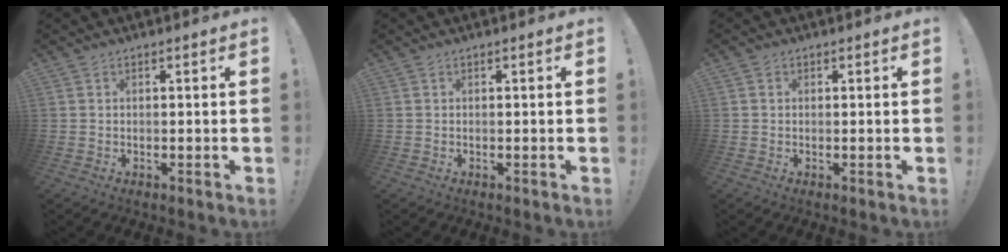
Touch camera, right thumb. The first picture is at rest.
{"total": 0.0}
{"total": 0.8, "force": [0.2, 0.8, 0.2], "torque": [0.003, 0.000, 0.003]}